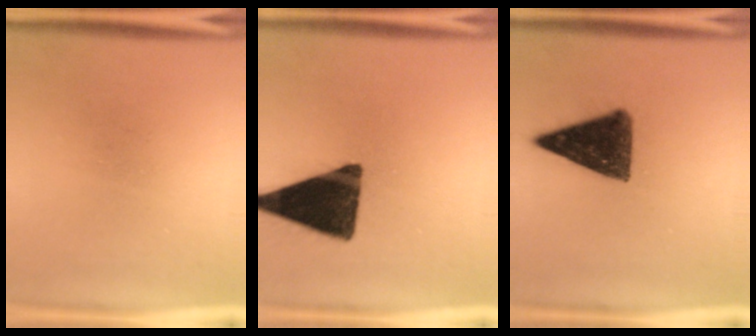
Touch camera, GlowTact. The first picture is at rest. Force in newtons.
{"total": 16.0}
{"total": 12.2}